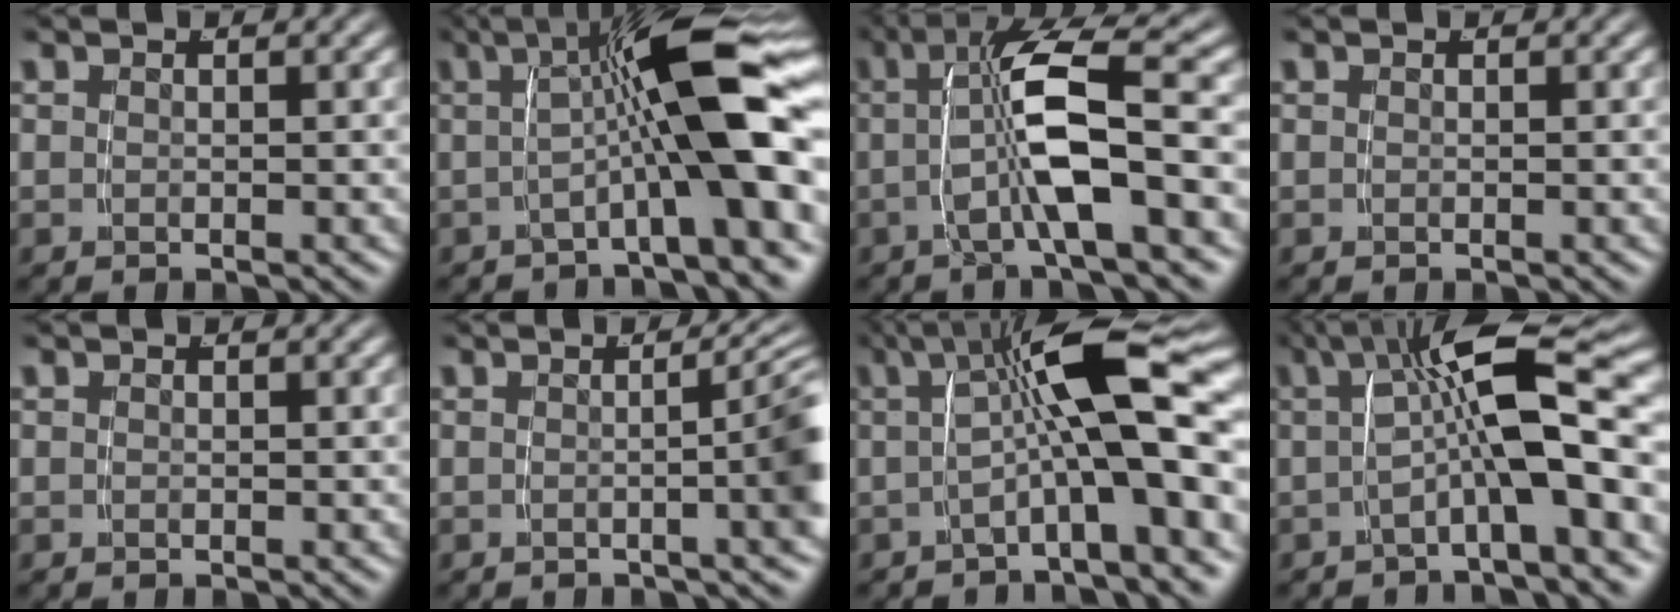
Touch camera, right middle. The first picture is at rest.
{"total": 8.9, "force": [0.3, 1.4, 8.8], "torque": [-0.126, 0.015, 0.001]}
{"total": 6.7, "force": [0.1, 1.3, 6.6], "torque": [-0.121, 0.002, 0.007]}
{"total": 0.0}
{"total": 0.0}
{"total": 5.1, "force": [-0.1, 1.3, 5.0], "torque": [-0.037, 0.017, -0.011]}
{"total": 9.1, "force": [0.5, 2.5, 8.8], "torque": [-0.127, 0.015, 0.007]}
{"total": 8.5, "force": [0.6, 2.5, 8.1], "torque": [-0.115, 0.014, 0.010]}